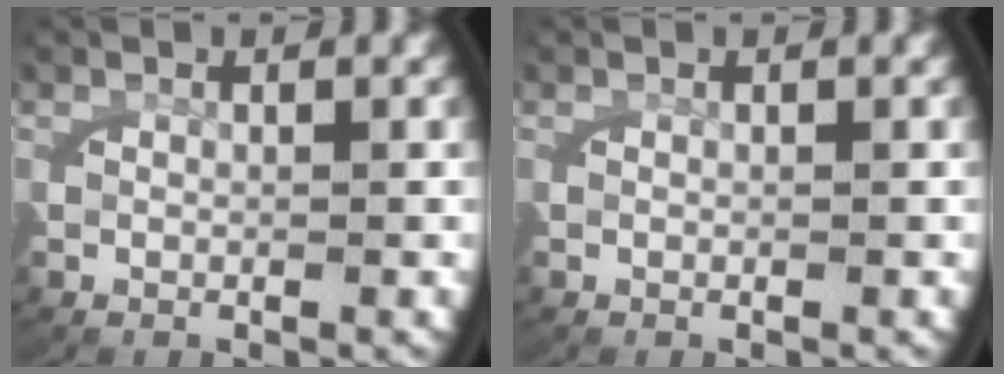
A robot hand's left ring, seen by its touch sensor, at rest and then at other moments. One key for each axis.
{"total": 0.0}